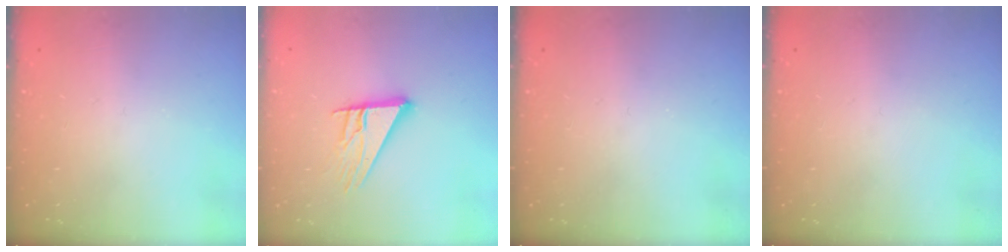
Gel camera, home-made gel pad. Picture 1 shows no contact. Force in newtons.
{"total": 12.9, "press": 12.9, "slide": 1.2}
{"total": 0.0}
{"total": 0.0}